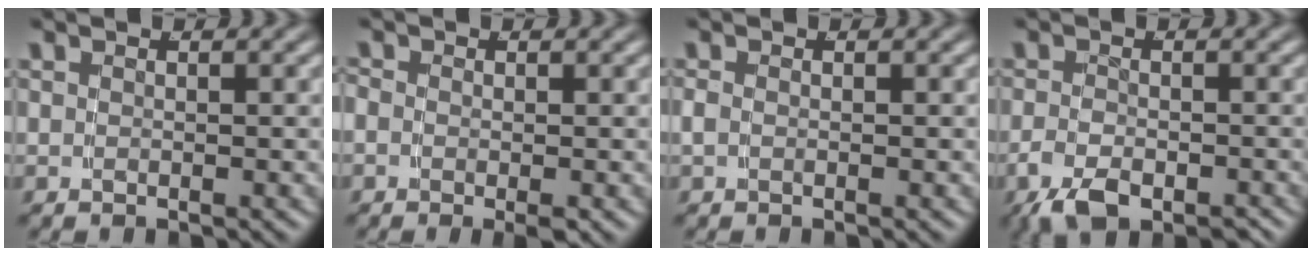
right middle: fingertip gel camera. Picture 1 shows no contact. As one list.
[{"total": 1.7, "force": [-0.6, 1.0, 1.2], "torque": [-0.026, -0.006, -0.011]}, {"total": 0.9, "force": [-0.3, 0.5, 0.6], "torque": [-0.017, -0.003, -0.003]}, {"total": 4.5, "force": [-2.8, 2.1, 2.8], "torque": [-0.055, -0.023, -0.034]}]